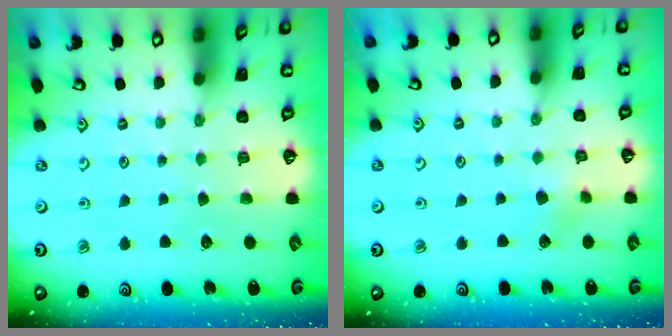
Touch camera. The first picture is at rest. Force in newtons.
{"total": 3.8, "press": 3.7, "slide": 0.8}